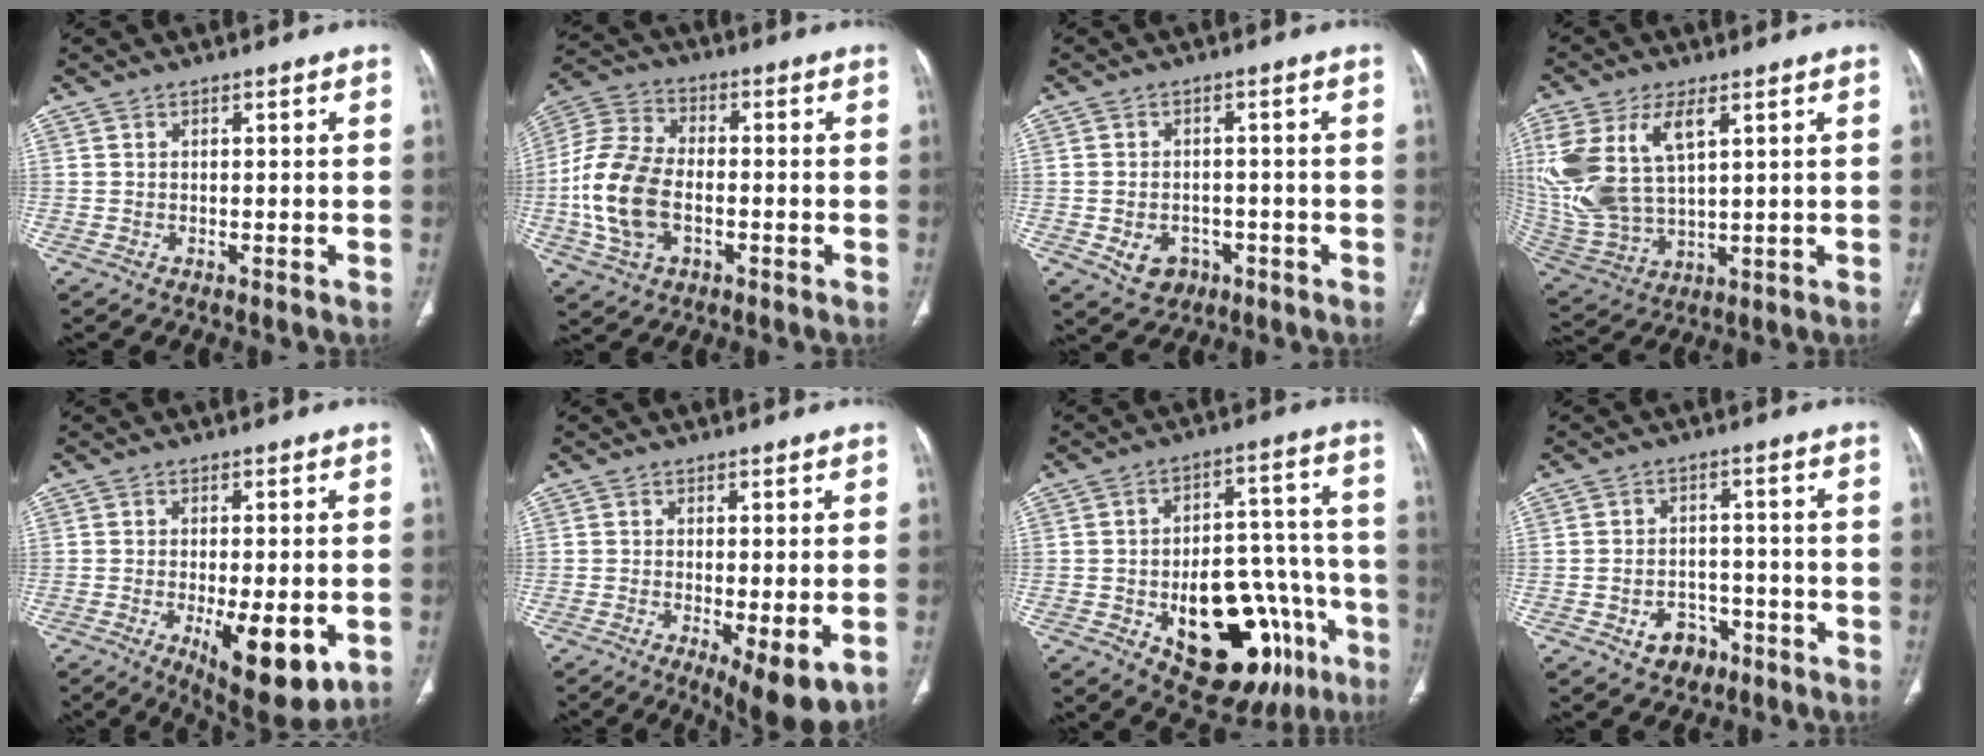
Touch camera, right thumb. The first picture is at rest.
{"total": 14.8, "force": [-2.7, 9.3, 11.2], "torque": [-0.236, 0.021, -0.053]}
{"total": 5.6, "force": [-2.1, 4.5, 2.7], "torque": [-0.030, 0.015, -0.020]}
{"total": 18.0, "force": [5.9, 9.5, 14.1], "torque": [-0.316, -0.015, 0.126]}
{"total": 12.9, "force": [-3.7, 4.7, 11.5], "torque": [-0.158, -0.020, -0.041]}
{"total": 8.8, "force": [-2.5, 2.7, 8.0], "torque": [-0.121, -0.024, -0.035]}
{"total": 24.5, "force": [-10.3, 12.8, 18.1], "torque": [-0.185, 0.061, -0.125]}
{"total": 5.7, "force": [-2.9, 4.3, 2.4], "torque": [-0.016, 0.029, -0.036]}